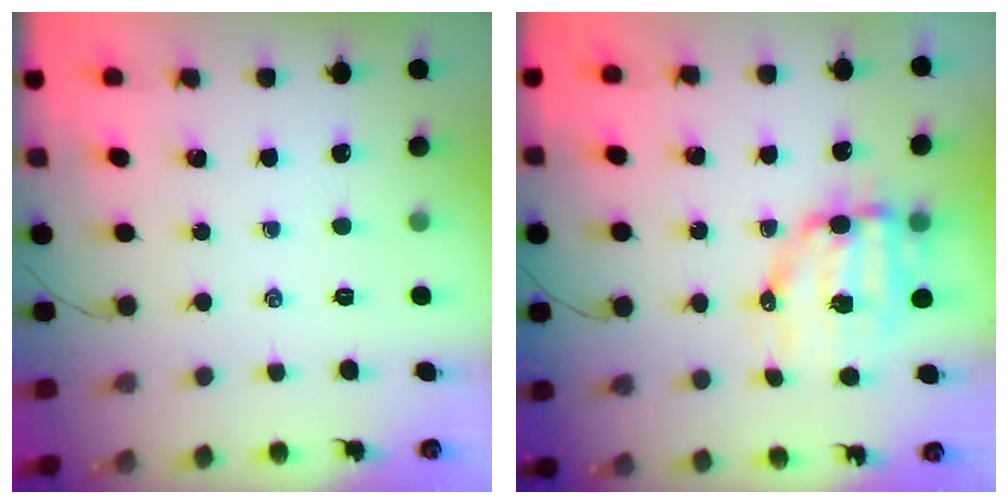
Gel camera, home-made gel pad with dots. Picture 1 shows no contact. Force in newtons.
{"total": 10.0, "press": 9.7, "slide": 2.2}